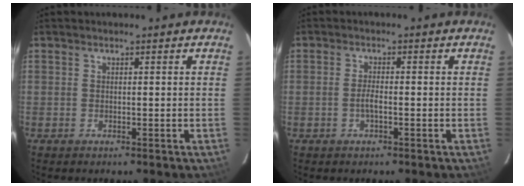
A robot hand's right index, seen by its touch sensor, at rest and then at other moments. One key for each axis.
{"total": 2.0, "fx": -0.7, "fy": 0.4, "fz": 1.8, "tx": -0.036, "ty": 0.002, "tz": -0.015}